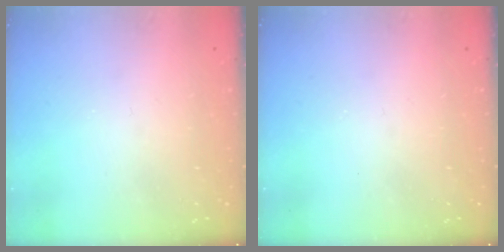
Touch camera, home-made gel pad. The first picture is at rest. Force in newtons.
{"total": 0.0}